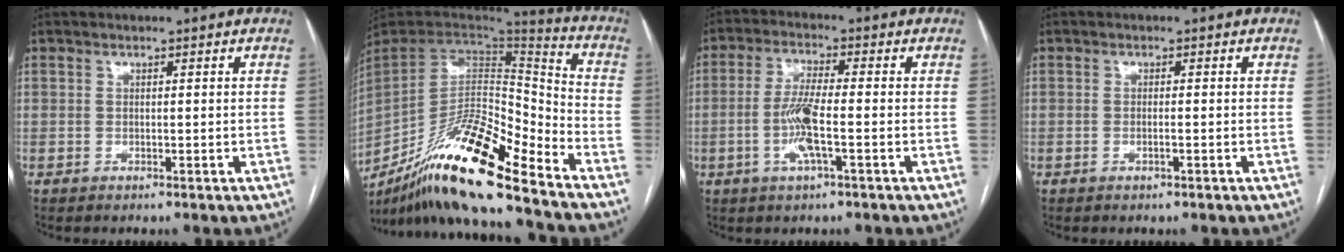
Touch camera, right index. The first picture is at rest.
{"total": 21.6, "force": [-16.2, 1.7, 14.2], "torque": [-0.274, -0.015, -0.299]}
{"total": 6.7, "force": [-1.8, 0.5, 6.4], "torque": [-0.132, -0.003, -0.037]}
{"total": 0.8, "force": [-0.3, 0.0, 0.8], "torque": [-0.018, 0.000, -0.005]}